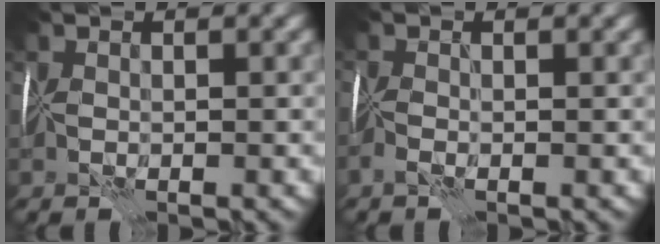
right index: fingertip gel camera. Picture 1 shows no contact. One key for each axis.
{"total": 1.3, "fx": -1.1, "fy": 0.2, "fz": 0.7, "tx": -0.016, "ty": -0.006, "tz": -0.023}